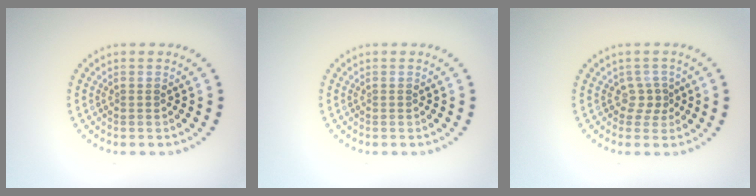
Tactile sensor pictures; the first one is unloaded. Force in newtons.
{"total": 0.0}
{"total": 1.6, "press": 1.1, "slide": 1.2}